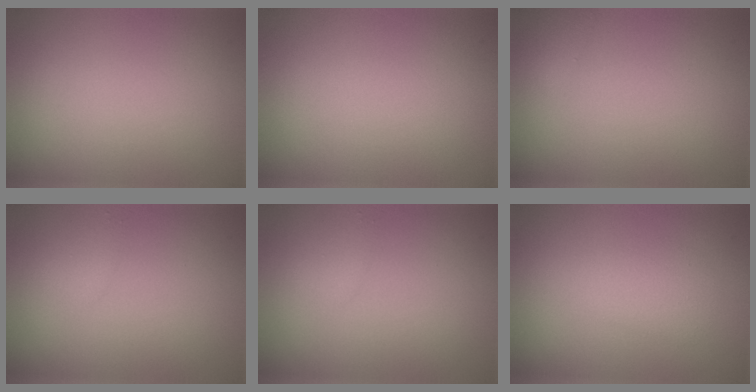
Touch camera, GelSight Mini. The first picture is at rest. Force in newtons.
{"total": 0.0}
{"total": 0.8, "press": 0.8, "slide": 0.0}
{"total": 0.8, "press": 0.8, "slide": 0.0}
{"total": 0.8, "press": 0.8, "slide": 0.0}
{"total": 1.8, "press": 1.8, "slide": 0.1}